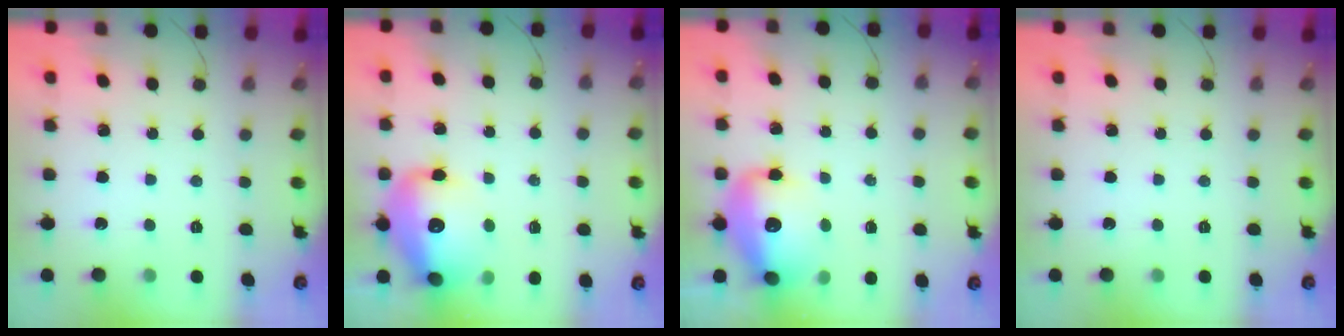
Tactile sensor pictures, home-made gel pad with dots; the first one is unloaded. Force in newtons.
{"total": 16.3, "press": 15.9, "slide": 3.7}
{"total": 14.9, "press": 14.4, "slide": 4.1}
{"total": 0.0}